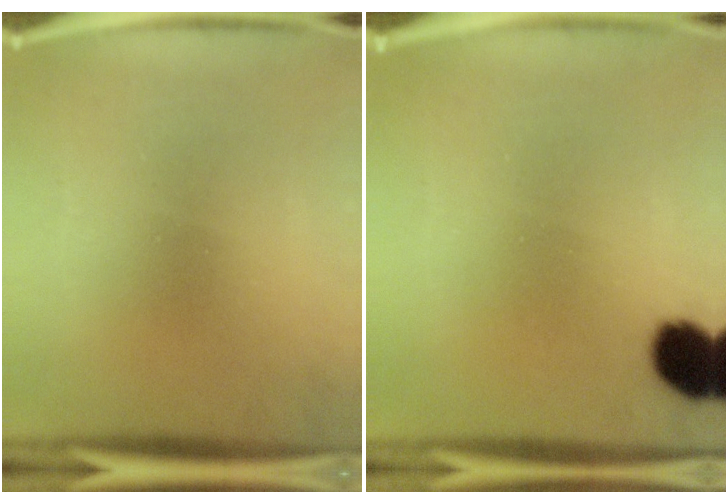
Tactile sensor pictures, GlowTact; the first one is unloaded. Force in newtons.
{"total": 8.8}